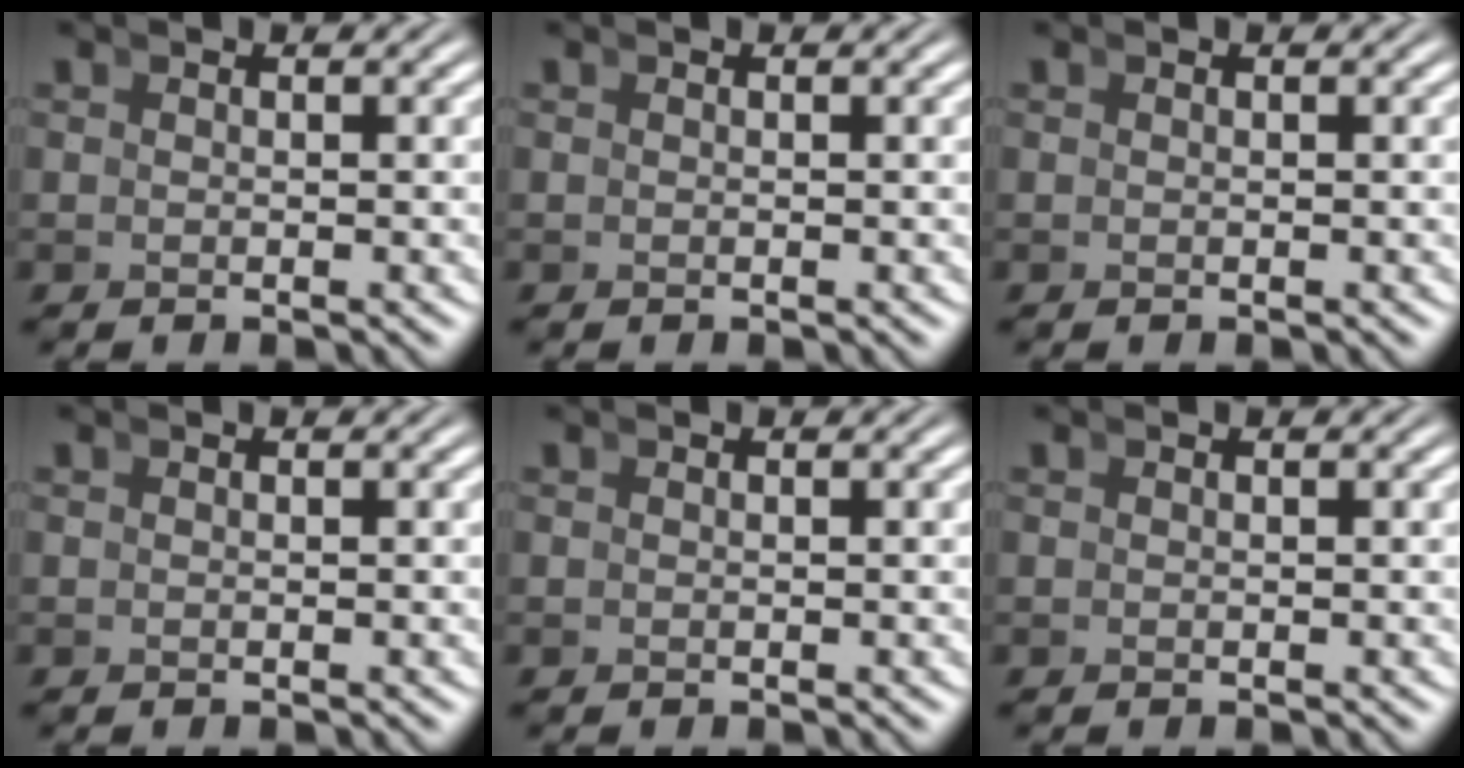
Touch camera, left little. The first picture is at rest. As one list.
[{"total": 0.0}, {"total": 0.0}, {"total": 0.0}, {"total": 0.0}, {"total": 0.0}]